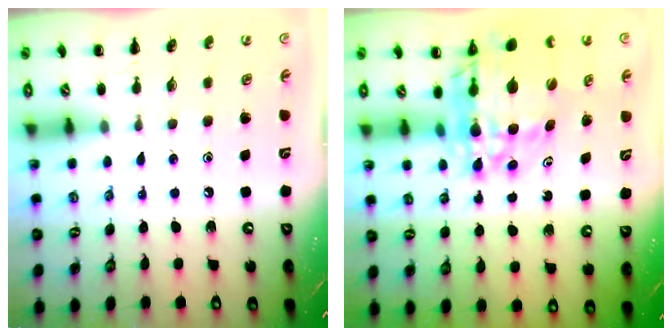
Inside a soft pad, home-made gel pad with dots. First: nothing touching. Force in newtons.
{"total": 15.1, "press": 14.5, "slide": 4.2}